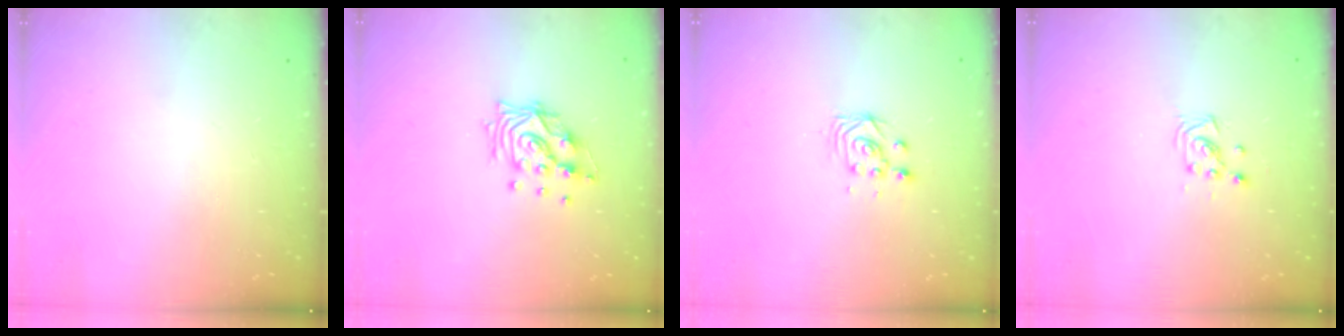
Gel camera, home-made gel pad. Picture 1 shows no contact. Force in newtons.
{"total": 11.5, "press": 11.4, "slide": 1.5}
{"total": 3.0, "press": 3.0, "slide": 0.2}
{"total": 2.9, "press": 2.9, "slide": 0.3}